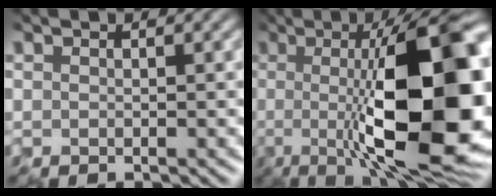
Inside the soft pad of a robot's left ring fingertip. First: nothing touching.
{"total": 17.1, "force": [-0.9, 4.8, 16.4], "torque": [-0.198, 0.009, -0.024]}